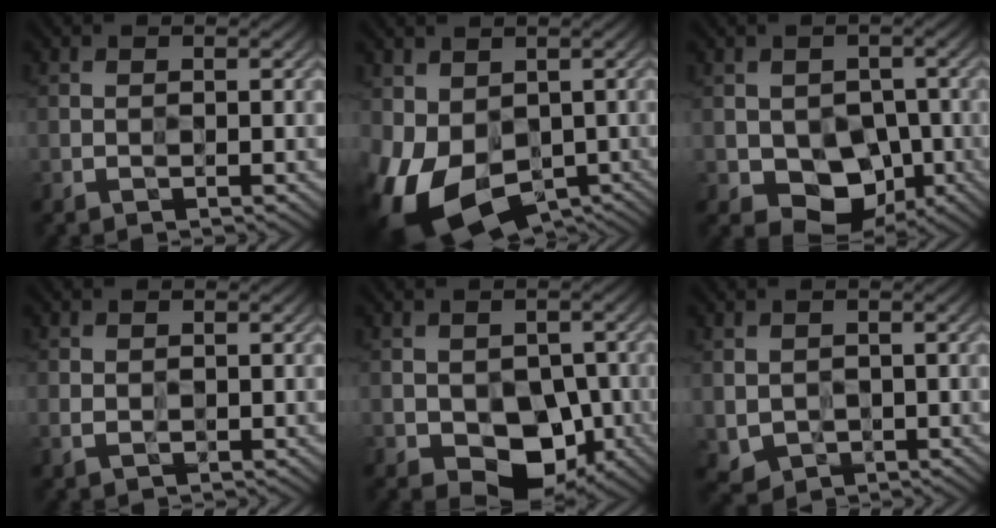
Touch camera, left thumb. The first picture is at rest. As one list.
[{"total": 14.0, "force": [-2.9, 9.6, 9.8], "torque": [-0.217, -0.046, -0.007]}, {"total": 8.3, "force": [-2.2, 6.3, 4.9], "torque": [-0.082, -0.025, -0.029]}, {"total": 1.6, "force": [0.6, 1.1, 0.9], "torque": [-0.024, -0.004, 0.013]}, {"total": 8.7, "force": [-2.6, 6.1, 5.7], "torque": [-0.085, -0.021, -0.037]}, {"total": 4.3, "force": [0.1, 3.6, 2.4], "torque": [-0.069, -0.028, 0.013]}]